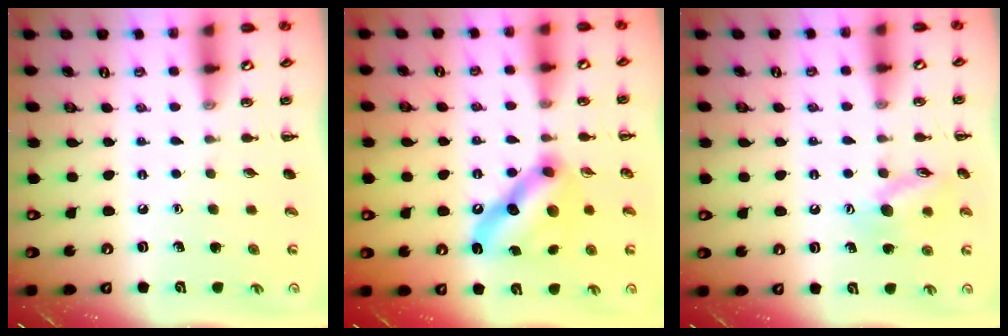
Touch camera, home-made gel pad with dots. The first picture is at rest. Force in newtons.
{"total": 13.1, "press": 13.0, "slide": 1.4}
{"total": 11.2, "press": 11.1, "slide": 1.7}